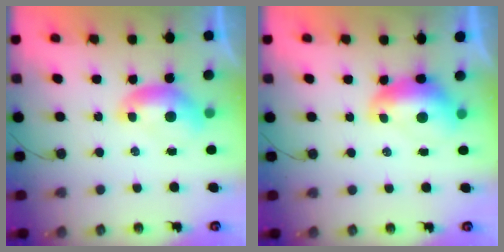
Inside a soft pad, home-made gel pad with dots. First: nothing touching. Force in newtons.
{"total": 1.9, "press": 1.8, "slide": 0.7}